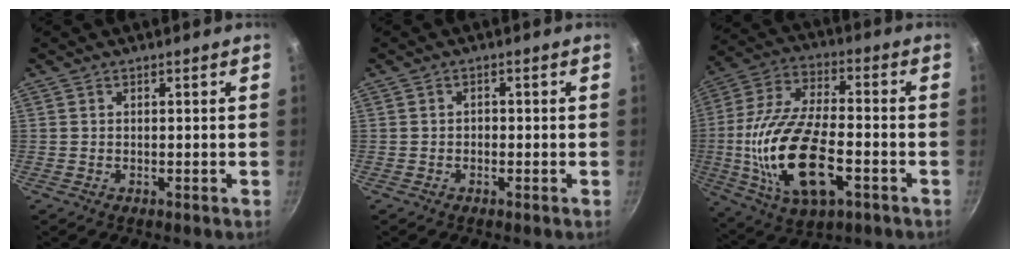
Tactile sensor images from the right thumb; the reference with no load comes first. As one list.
[{"total": 1.0, "force": [-0.4, 0.8, 0.4], "torque": [-0.005, 0.004, -0.008]}, {"total": 21.5, "force": [-5.1, 10.4, 18.2], "torque": [-0.357, 0.015, -0.093]}]